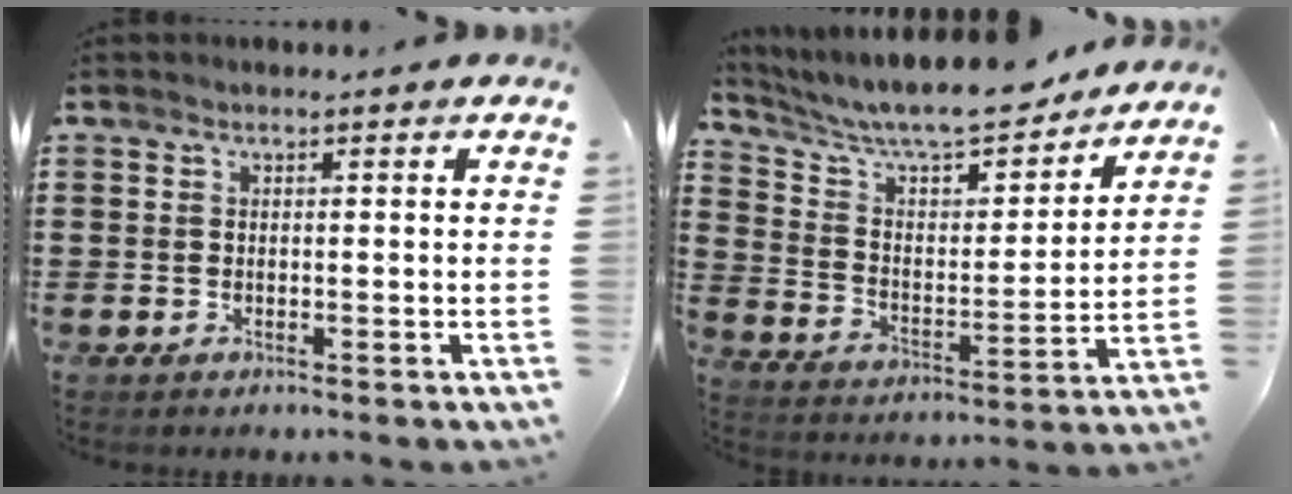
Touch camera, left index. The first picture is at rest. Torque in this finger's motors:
{"motor_torque": [1.57, -0.56, 0.89, 0.21]}